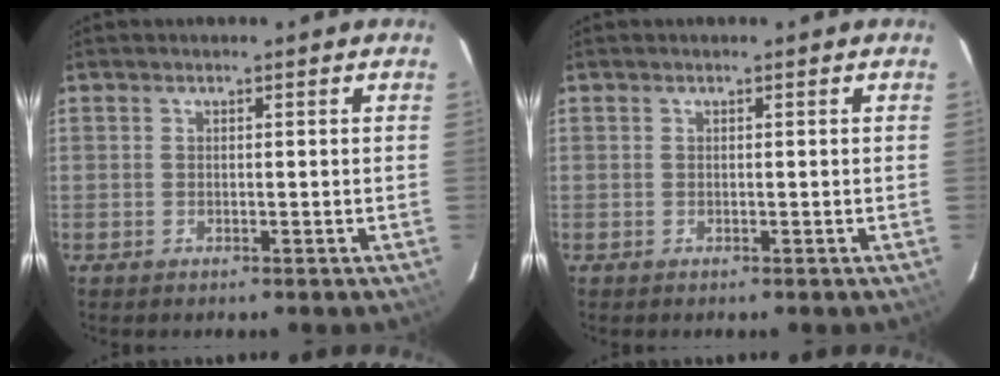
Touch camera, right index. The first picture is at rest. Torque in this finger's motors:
{"motor_torque": [0.00, 0.00, 0.03, 0.00]}